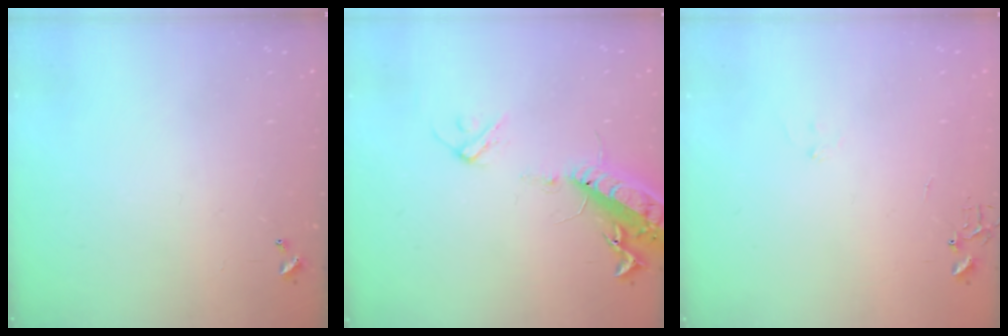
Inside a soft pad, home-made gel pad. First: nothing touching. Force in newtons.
{"total": 15.6, "press": 15.2, "slide": 3.5}
{"total": 7.0, "press": 7.0, "slide": 0.7}